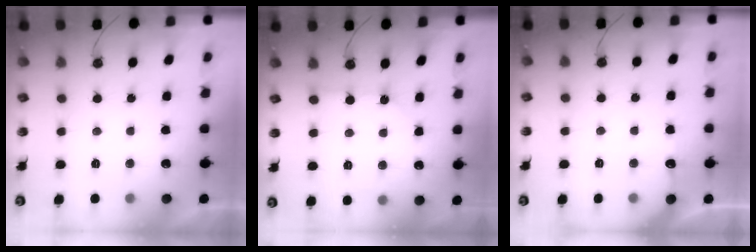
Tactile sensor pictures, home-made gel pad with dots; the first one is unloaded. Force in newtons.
{"total": 1.3, "press": 1.2, "slide": 0.2}
{"total": 5.0, "press": 5.0, "slide": 0.6}